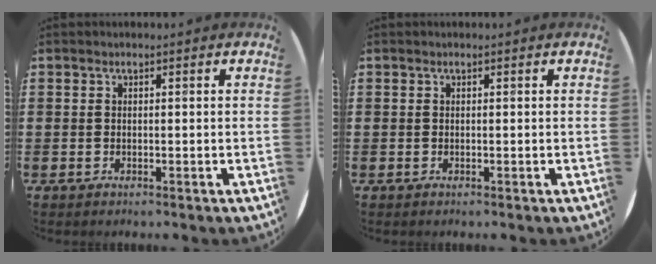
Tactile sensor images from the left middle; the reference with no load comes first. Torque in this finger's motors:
{"motor_torque": [-0.06, 0.06, -0.01, 0.00]}